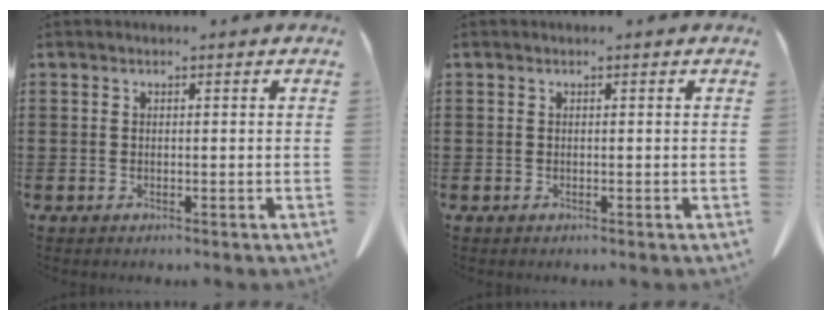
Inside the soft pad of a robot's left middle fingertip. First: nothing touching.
{"total": 0.0}